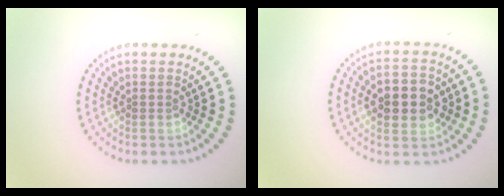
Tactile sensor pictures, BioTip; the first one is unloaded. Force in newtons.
{"total": 5.2, "press": 5.1, "slide": 0.3}